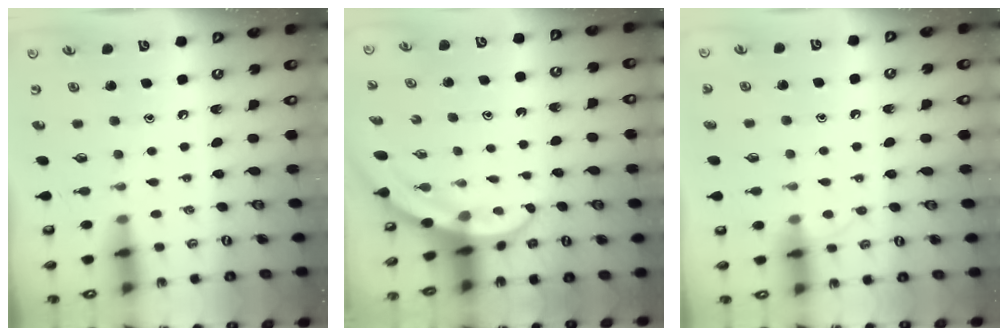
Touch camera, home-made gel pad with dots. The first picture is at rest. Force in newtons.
{"total": 3.9, "press": 3.9, "slide": 0.2}
{"total": 4.7, "press": 4.7, "slide": 0.5}